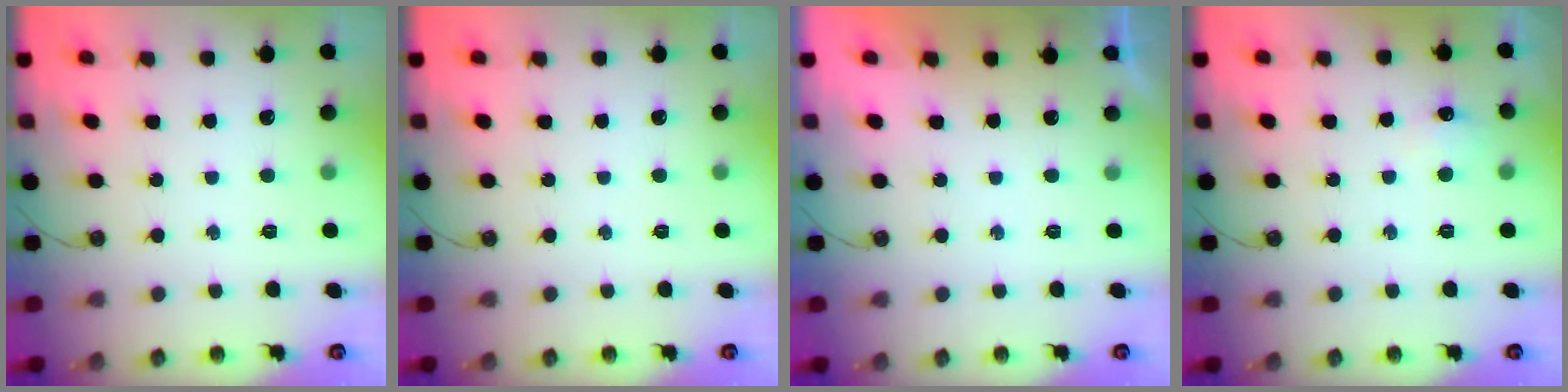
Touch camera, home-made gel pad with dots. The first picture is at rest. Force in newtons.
{"total": 0.0}
{"total": 0.0}
{"total": 5.6, "press": 5.5, "slide": 0.7}